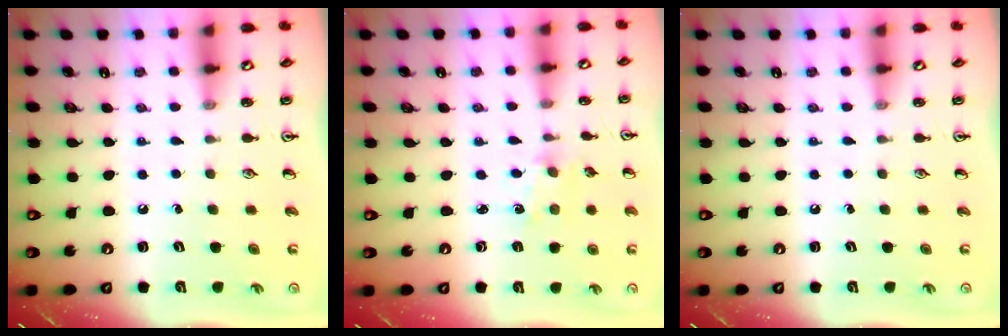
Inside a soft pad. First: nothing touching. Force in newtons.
{"total": 1.0, "press": 0.9, "slide": 0.2}
{"total": 0.0}